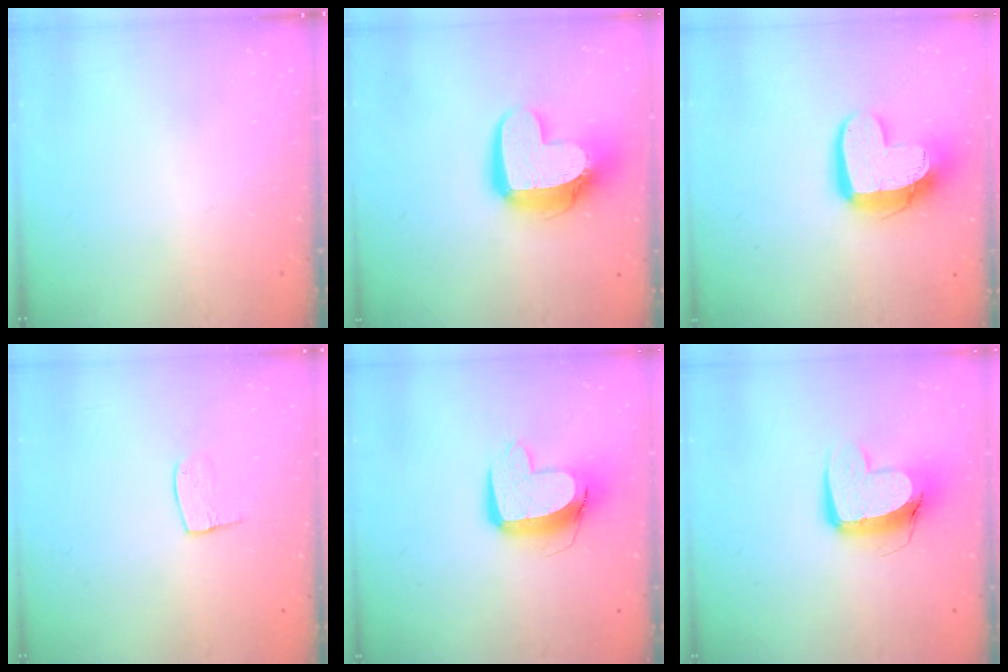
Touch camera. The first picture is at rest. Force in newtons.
{"total": 14.9, "press": 14.8, "slide": 1.4}
{"total": 16.9, "press": 16.9, "slide": 1.4}
{"total": 7.5, "press": 7.5, "slide": 0.4}
{"total": 12.5, "press": 12.4, "slide": 1.5}
{"total": 11.6, "press": 11.5, "slide": 1.3}